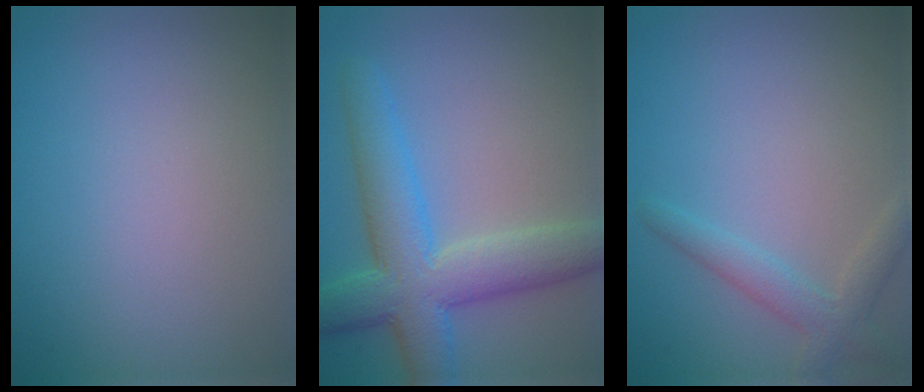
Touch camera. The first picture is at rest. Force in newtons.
{"total": 7.3, "press": 7.3, "slide": 0.3}
{"total": 2.4, "press": 2.3, "slide": 0.1}